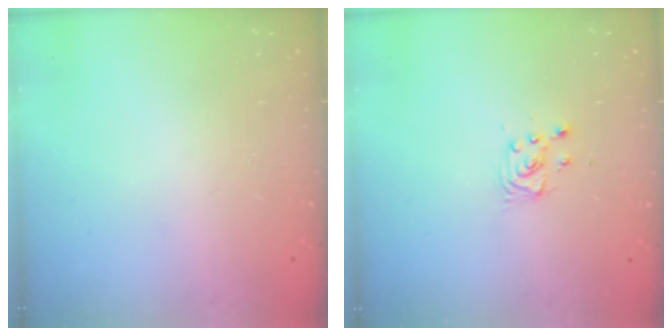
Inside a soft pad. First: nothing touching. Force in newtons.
{"total": 2.8, "press": 2.8, "slide": 0.4}